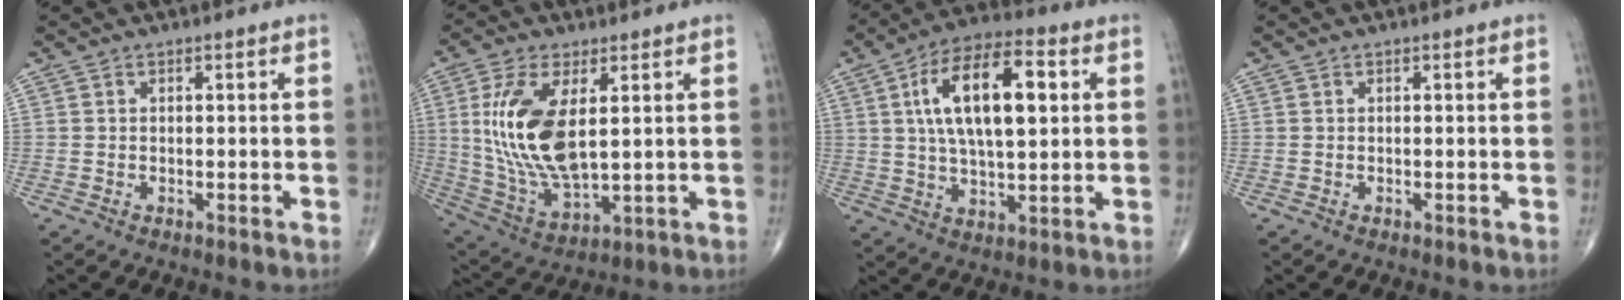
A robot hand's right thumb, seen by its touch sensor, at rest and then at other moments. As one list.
[{"total": 16.4, "force": [3.2, 7.5, 14.3], "torque": [-0.291, -0.020, 0.075]}, {"total": 16.9, "force": [4.0, 7.2, 14.8], "torque": [-0.246, 0.008, 0.067]}, {"total": 0.0}]